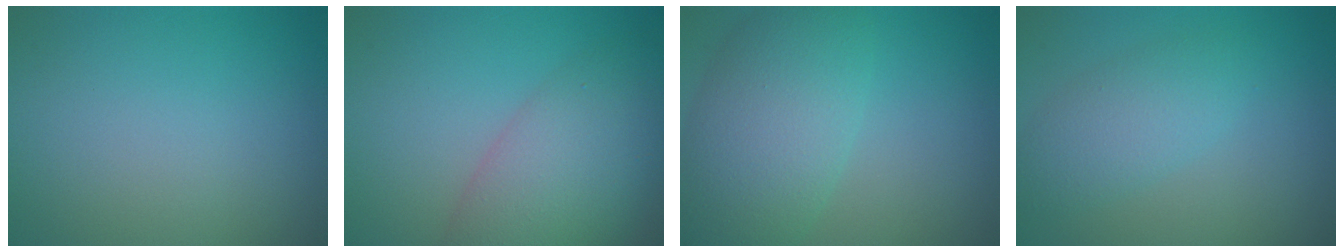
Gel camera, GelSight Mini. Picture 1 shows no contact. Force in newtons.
{"total": 7.6, "press": 7.6, "slide": 0.4}
{"total": 7.6, "press": 7.6, "slide": 0.3}
{"total": 3.2, "press": 3.2, "slide": 0.1}